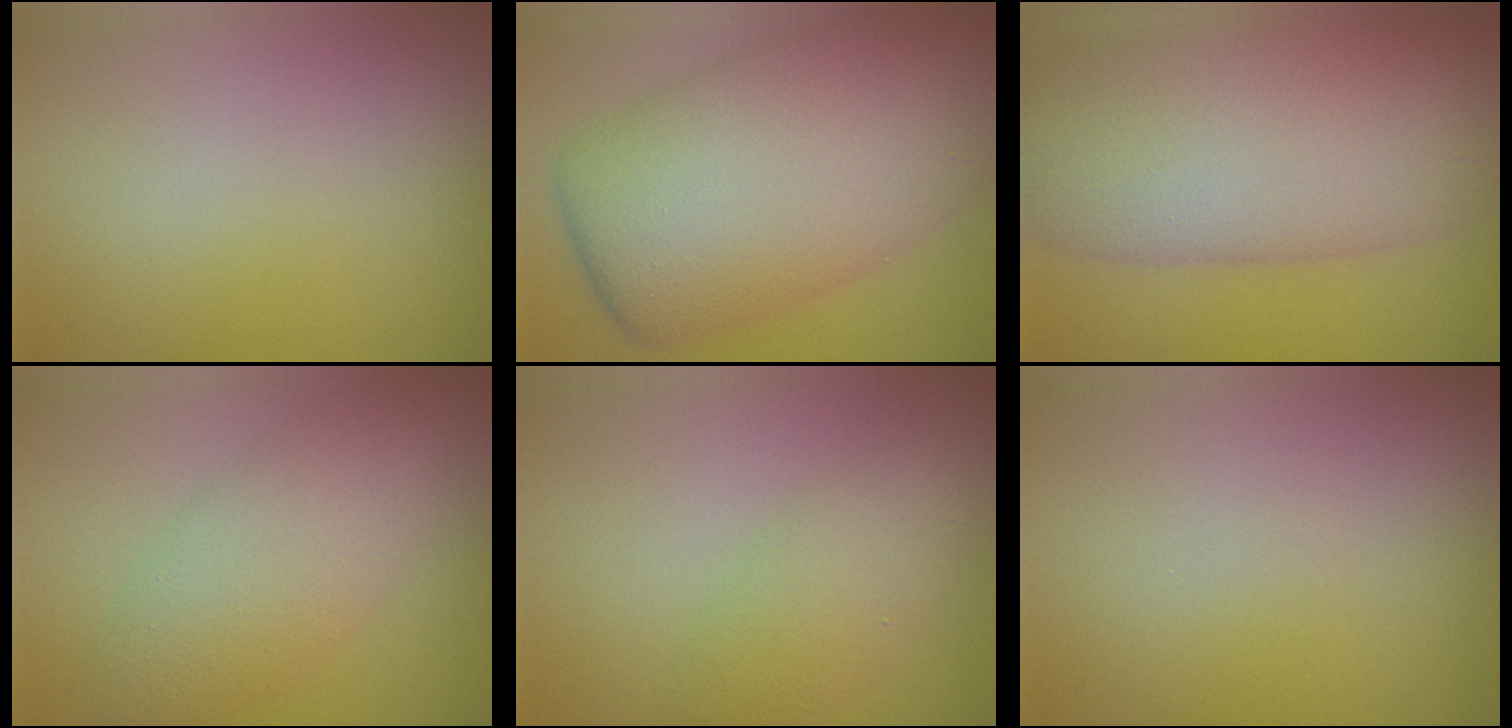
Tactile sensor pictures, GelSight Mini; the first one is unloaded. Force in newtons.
{"total": 13.7, "press": 13.7, "slide": 0.5}
{"total": 13.1, "press": 13.1, "slide": 0.5}
{"total": 5.5, "press": 5.5, "slide": 0.1}
{"total": 1.9, "press": 1.9, "slide": 0.2}
{"total": 0.0}